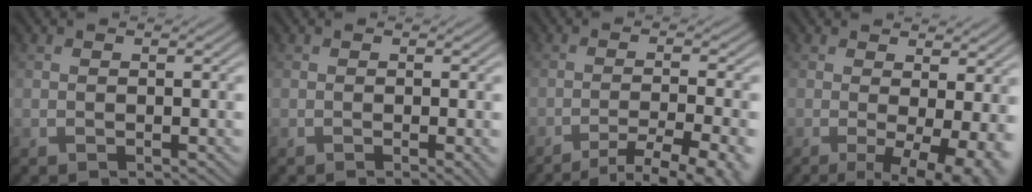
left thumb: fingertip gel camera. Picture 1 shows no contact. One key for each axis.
{"total": 1.1, "fx": -0.2, "fy": 0.1, "fz": 1.0, "tx": -0.016, "ty": -0.003, "tz": -0.006}
{"total": 8.6, "fx": -6.4, "fy": 1.4, "fz": 5.6, "tx": -0.087, "ty": -0.004, "tz": -0.082}
{"total": 9.0, "fx": -0.7, "fy": 3.1, "fz": 8.4, "tx": -0.113, "ty": -0.005, "tz": -0.002}